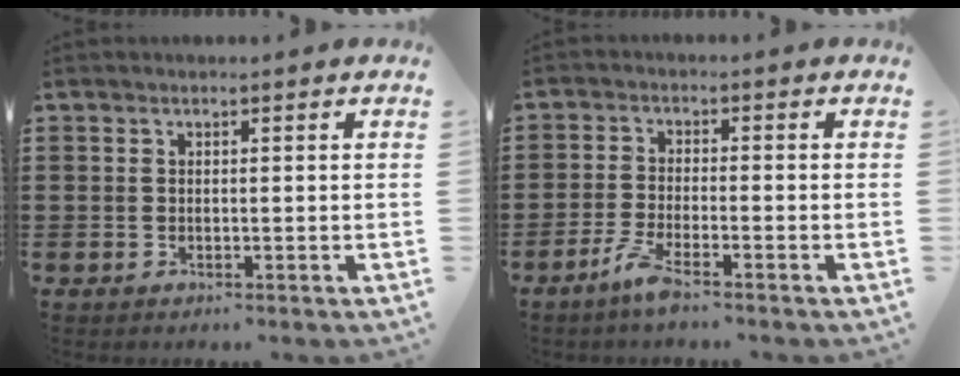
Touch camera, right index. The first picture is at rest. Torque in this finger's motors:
{"motor_torque": [1.01, -0.35, 0.09, 0.08]}